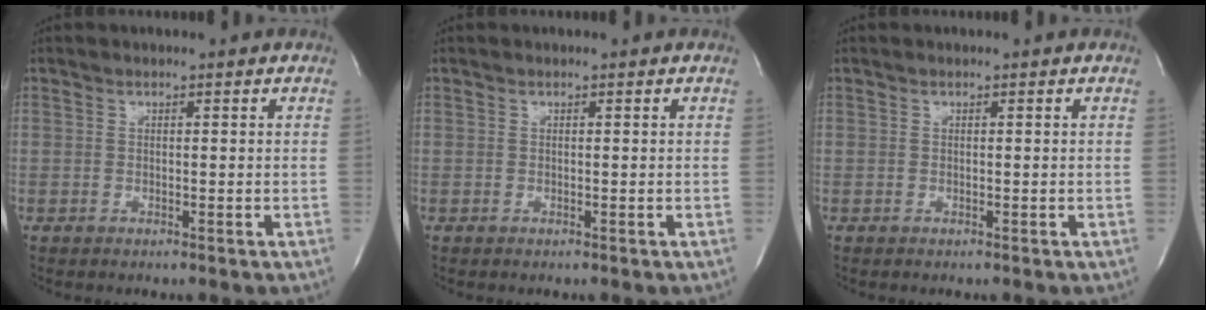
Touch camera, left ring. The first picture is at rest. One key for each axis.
{"total": 0.0}
{"total": 0.0}